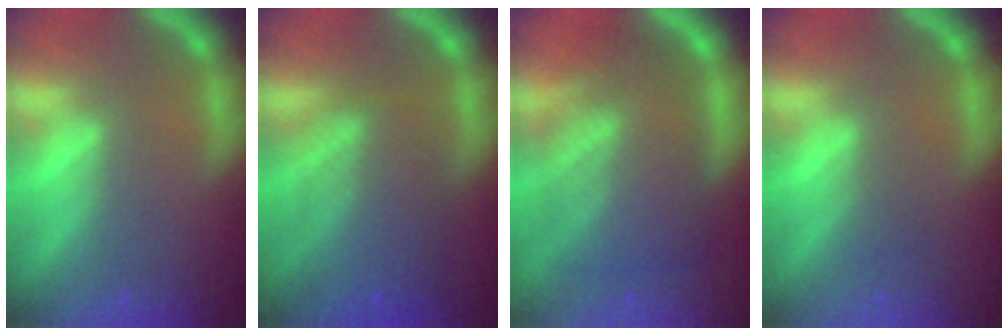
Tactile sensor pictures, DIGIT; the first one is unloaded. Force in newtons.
{"total": 7.1}
{"total": 10.0}
{"total": 1.0}